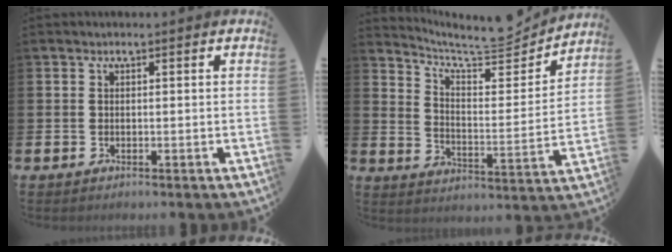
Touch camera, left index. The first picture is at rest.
{"total": 7.6, "force": [7.0, 1.6, 2.5], "torque": [-0.068, -0.061, 0.117]}